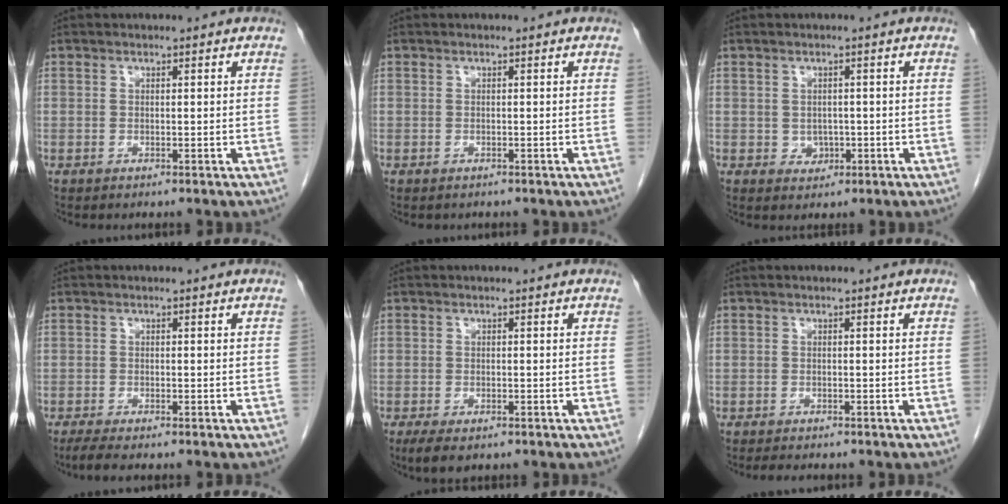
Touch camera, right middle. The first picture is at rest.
{"total": 0.0}
{"total": 1.9, "force": [-0.3, 1.6, 0.9], "torque": [-0.016, 0.000, 0.002]}
{"total": 2.8, "force": [-2.2, 0.1, 1.7], "torque": [-0.039, -0.011, -0.038]}
{"total": 3.6, "force": [-2.4, 1.4, 2.3], "torque": [-0.046, -0.011, -0.034]}
{"total": 3.0, "force": [-2.6, 0.7, 1.3], "torque": [-0.027, -0.010, -0.031]}